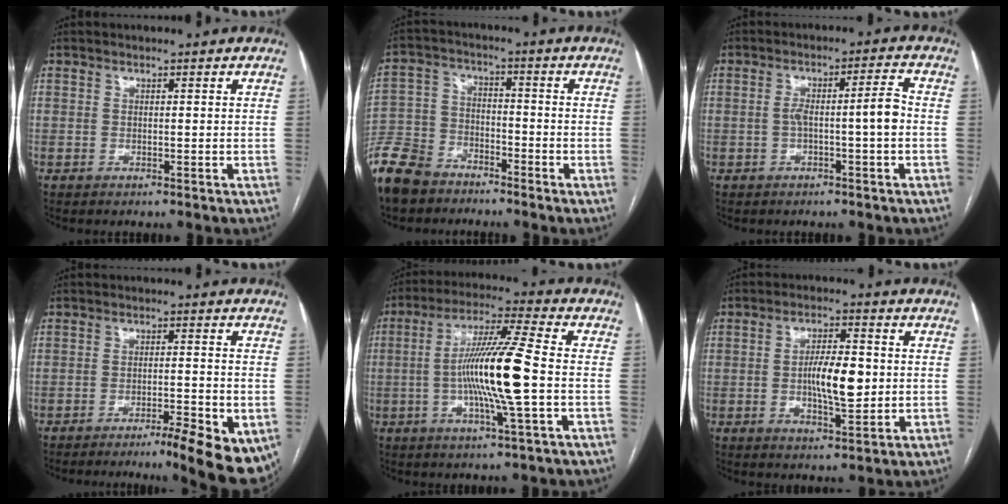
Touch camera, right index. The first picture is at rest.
{"total": 13.2, "force": [-10.4, 6.9, 4.5], "torque": [-0.115, -0.004, -0.198]}
{"total": 5.2, "force": [-0.9, 0.1, 5.1], "torque": [-0.086, 0.019, -0.011]}
{"total": 10.7, "force": [-6.8, 1.5, 8.1], "torque": [-0.080, -0.004, -0.098]}
{"total": 13.6, "force": [-1.7, -0.5, 13.5], "torque": [-0.251, -0.001, -0.039]}
{"total": 7.9, "force": [-0.2, 2.3, 7.6], "torque": [-0.136, 0.002, -0.004]}